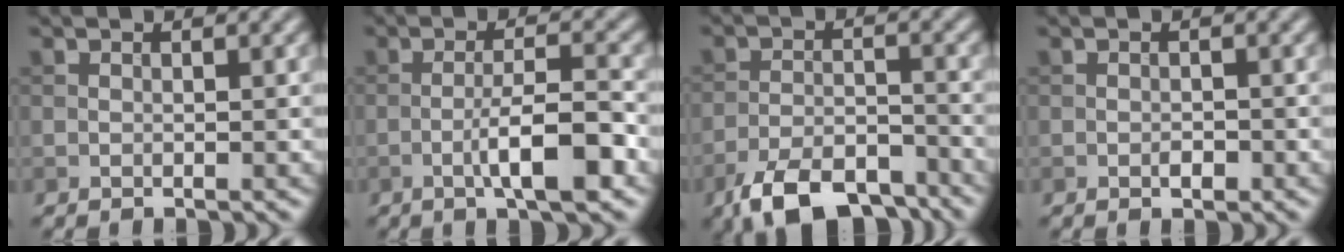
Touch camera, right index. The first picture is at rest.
{"total": 5.4, "force": [-2.1, 1.0, 4.9], "torque": [-0.082, 0.006, -0.035]}
{"total": 8.1, "force": [-6.1, 3.1, 4.3], "torque": [-0.073, -0.012, -0.113]}
{"total": 0.9, "force": [-0.4, 0.5, 0.7], "torque": [-0.009, 0.001, -0.007]}